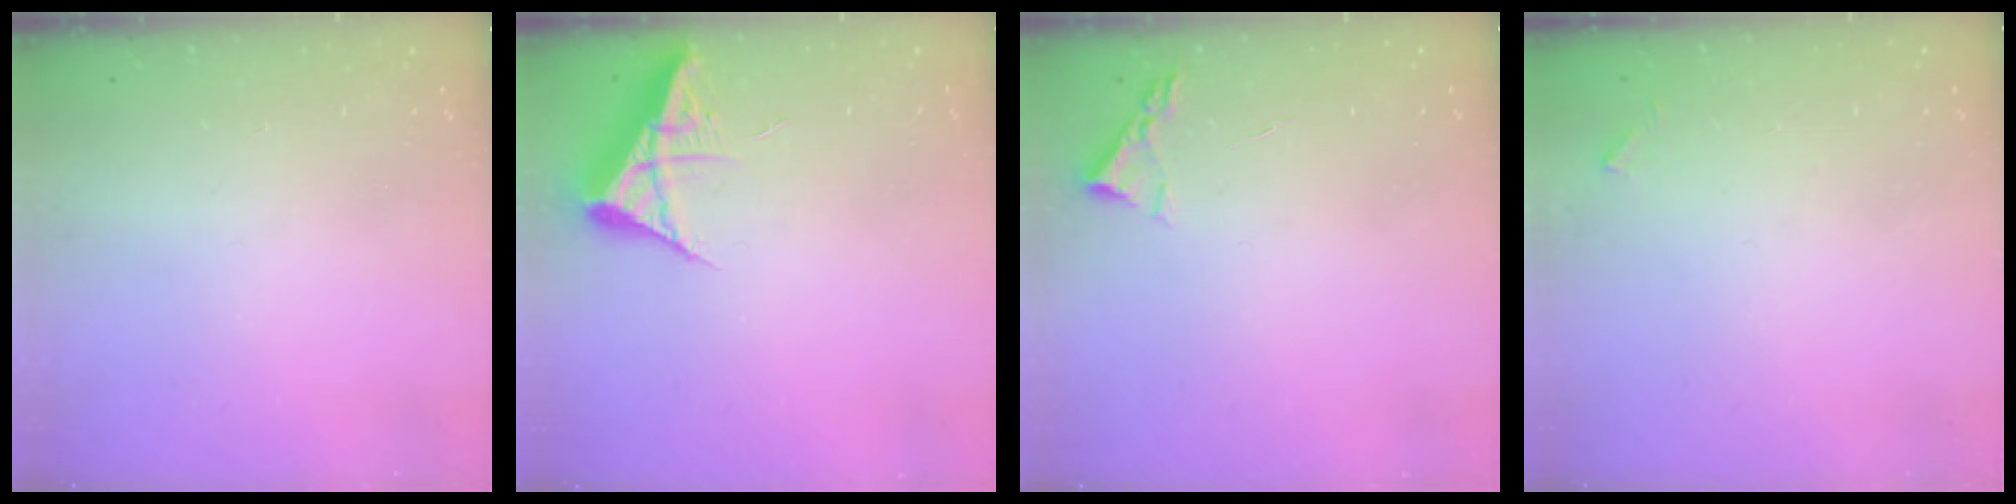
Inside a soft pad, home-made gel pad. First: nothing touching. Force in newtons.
{"total": 9.2, "press": 9.2, "slide": 0.8}
{"total": 2.4, "press": 2.3, "slide": 0.3}
{"total": 6.0, "press": 6.0, "slide": 0.3}